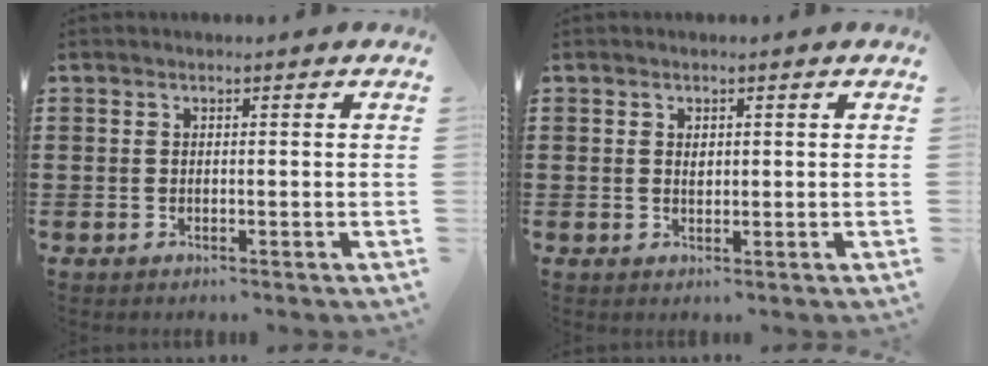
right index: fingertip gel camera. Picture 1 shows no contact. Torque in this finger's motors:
{"motor_torque": [-0.37, 0.52, -0.01, 0.00]}